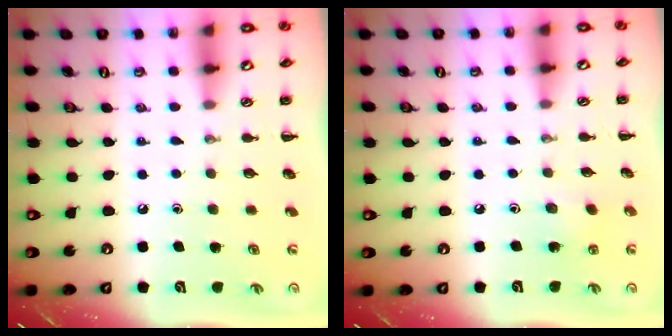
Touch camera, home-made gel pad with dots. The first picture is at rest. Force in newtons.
{"total": 2.7, "press": 2.6, "slide": 0.8}